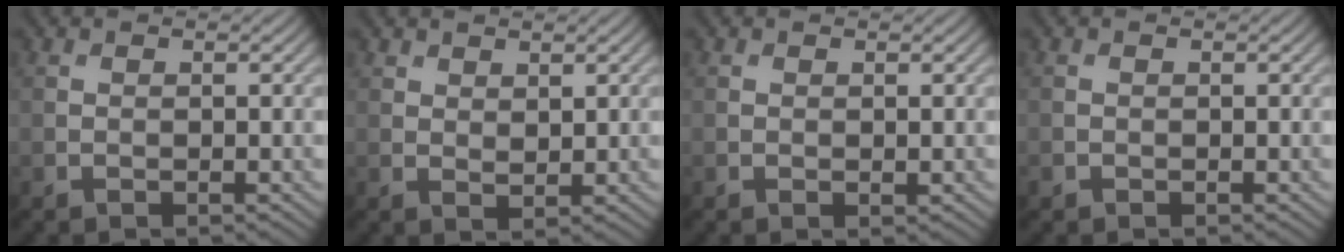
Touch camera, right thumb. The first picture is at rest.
{"total": 2.2, "force": [1.6, 1.1, 0.9], "torque": [-0.017, -0.005, 0.035]}
{"total": 0.5, "force": [0.3, 0.3, 0.3], "torque": [-0.001, -0.002, 0.005]}
{"total": 0.6, "force": [-0.2, 0.6, 0.0], "torque": [-0.001, -0.004, -0.006]}